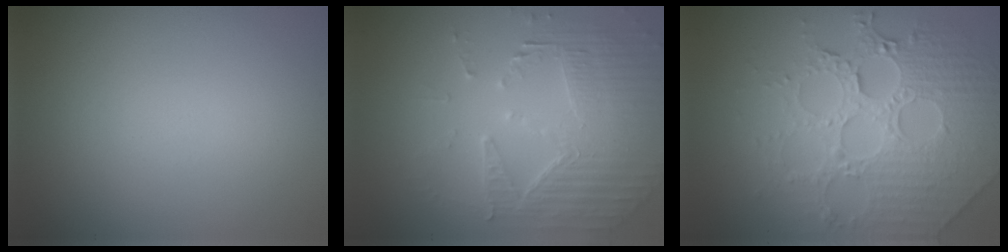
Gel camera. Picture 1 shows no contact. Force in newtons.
{"total": 4.9, "press": 4.4, "slide": 2.3}
{"total": 8.2, "press": 6.0, "slide": 5.6}